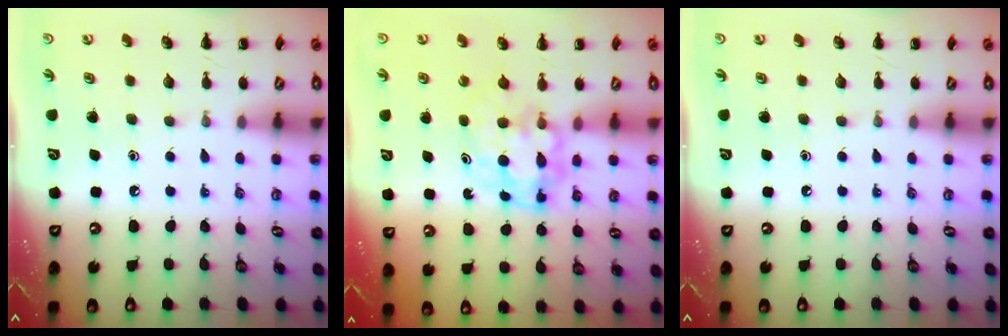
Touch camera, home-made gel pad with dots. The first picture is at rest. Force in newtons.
{"total": 5.2, "press": 5.1, "slide": 1.0}
{"total": 0.0}